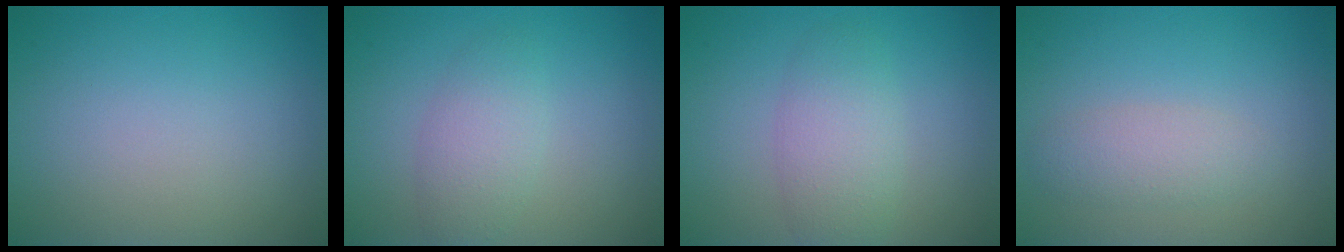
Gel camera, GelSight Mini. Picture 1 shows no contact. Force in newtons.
{"total": 2.7, "press": 2.7, "slide": 0.1}
{"total": 3.4, "press": 3.4, "slide": 0.1}
{"total": 2.1, "press": 2.1, "slide": 0.1}